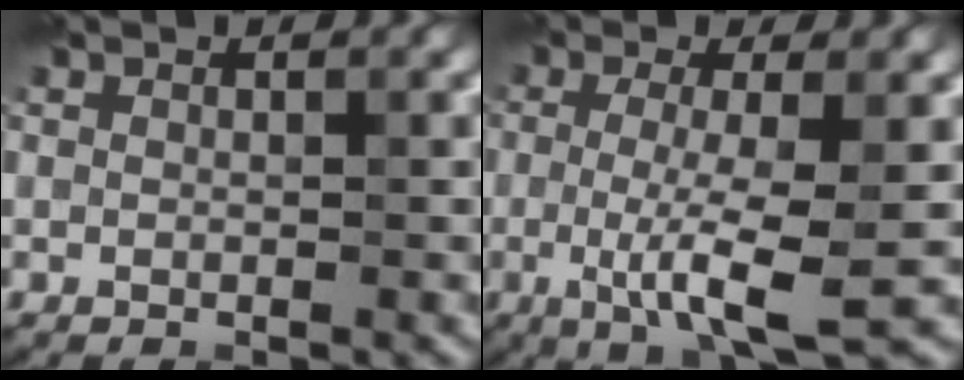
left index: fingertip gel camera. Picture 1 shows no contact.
{"total": 6.3, "force": [-0.9, 1.3, 6.1], "torque": [-0.112, -0.017, -0.017]}